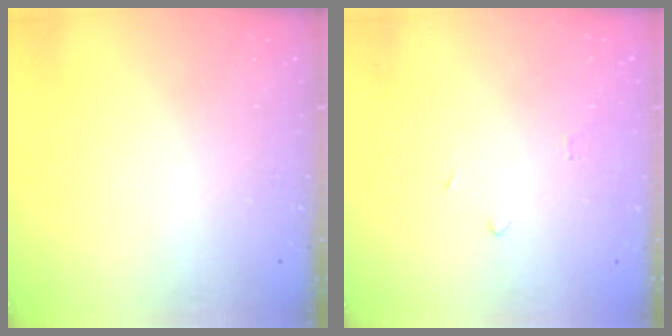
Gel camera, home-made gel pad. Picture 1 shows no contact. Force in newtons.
{"total": 1.9, "press": 1.8, "slide": 0.6}